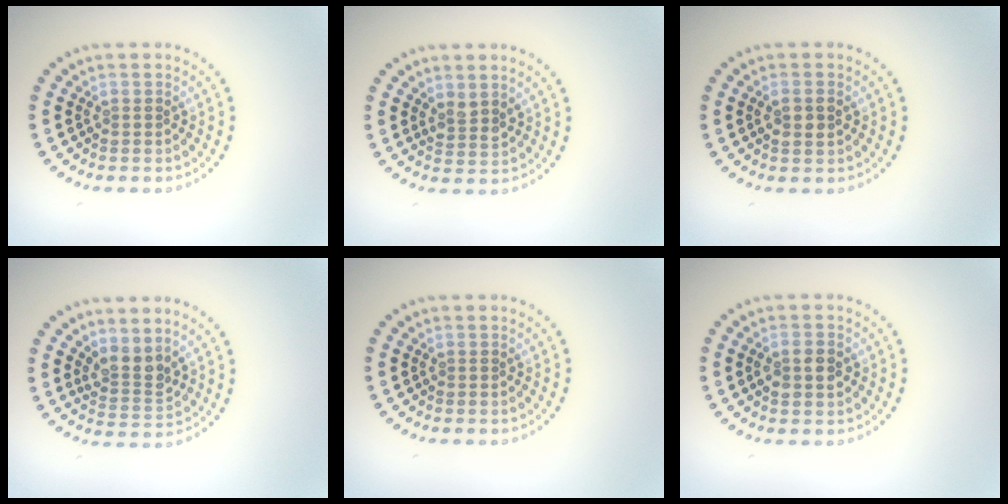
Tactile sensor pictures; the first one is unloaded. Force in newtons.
{"total": 1.5, "press": 1.2, "slide": 0.9}
{"total": 1.7, "press": 1.7, "slide": 0.2}
{"total": 2.6, "press": 1.9, "slide": 1.7}
{"total": 0.0}
{"total": 2.0, "press": 1.9, "slide": 0.3}